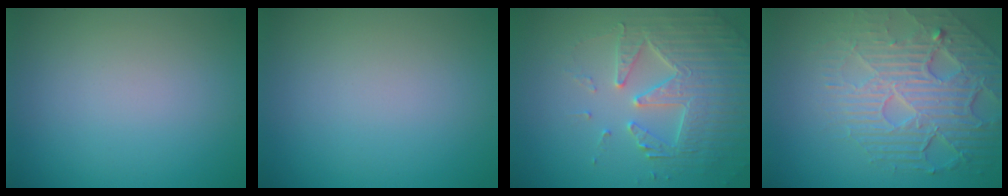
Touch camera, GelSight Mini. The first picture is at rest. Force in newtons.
{"total": 0.0}
{"total": 4.5, "press": 4.4, "slide": 0.6}
{"total": 7.5, "press": 5.4, "slide": 5.3}